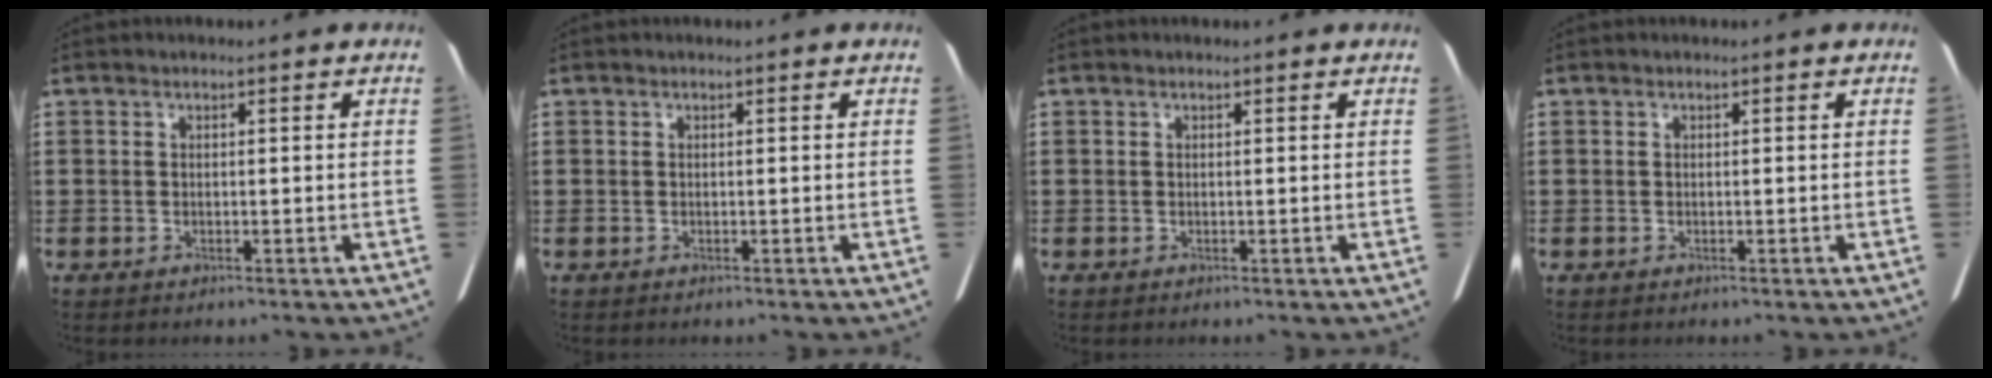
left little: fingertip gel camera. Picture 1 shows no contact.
{"total": 0.0}
{"total": 0.0}
{"total": 0.0}